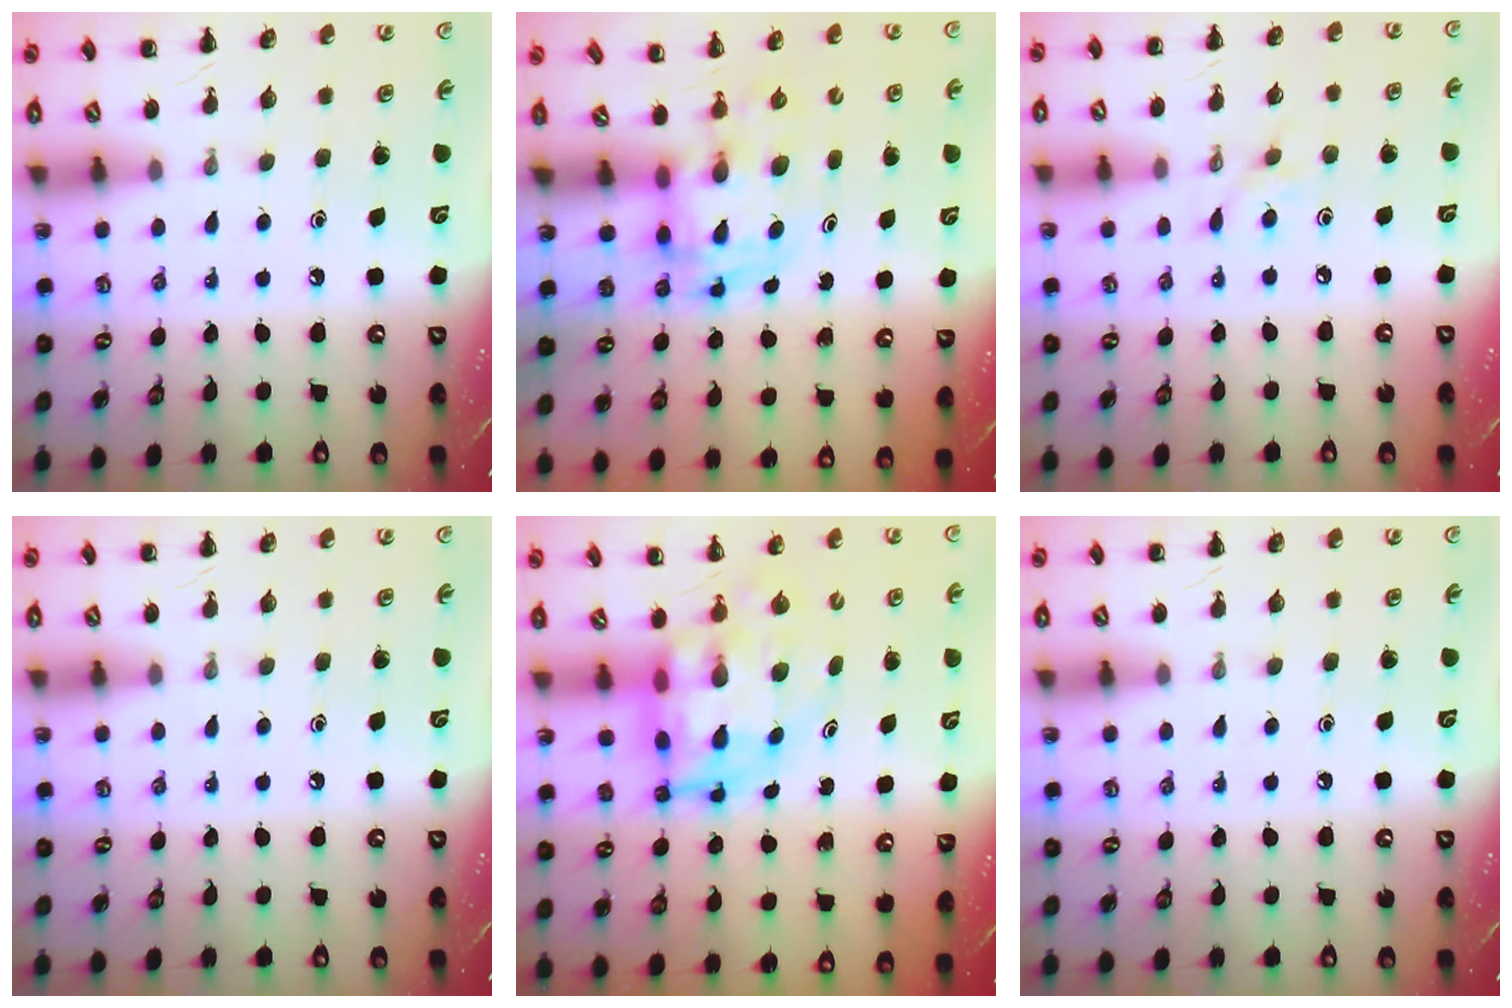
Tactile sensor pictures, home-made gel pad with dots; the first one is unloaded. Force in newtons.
{"total": 3.5, "press": 3.4, "slide": 0.5}
{"total": 3.8, "press": 3.6, "slide": 1.4}
{"total": 0.0}
{"total": 7.0, "press": 6.6, "slide": 2.3}
{"total": 0.0}